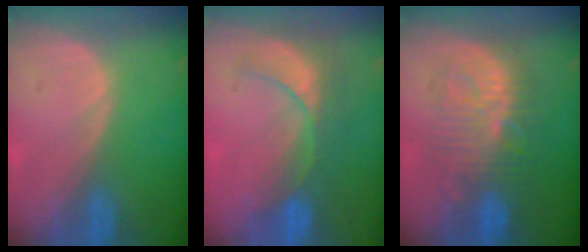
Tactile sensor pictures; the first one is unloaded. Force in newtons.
{"total": 8.7, "press": 7.7, "slide": 4.0}
{"total": 9.4, "press": 9.3, "slide": 1.4}